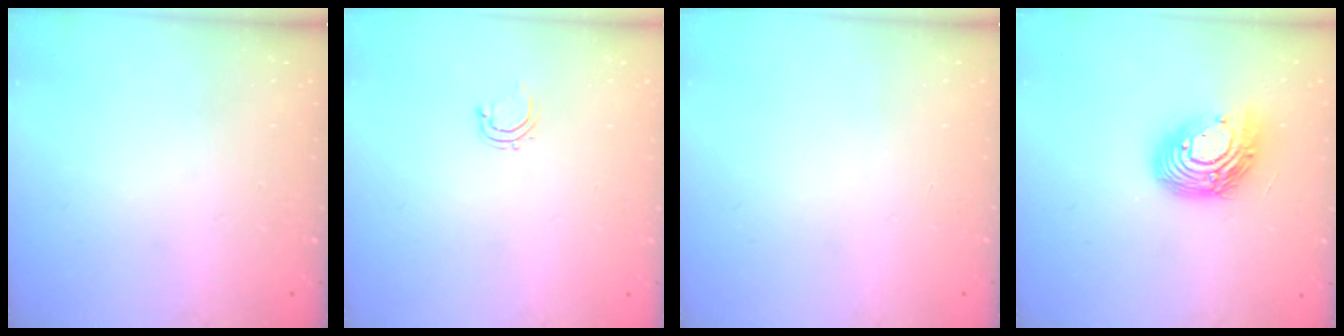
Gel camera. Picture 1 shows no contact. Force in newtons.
{"total": 2.8, "press": 2.8, "slide": 0.5}
{"total": 0.0}
{"total": 14.9, "press": 14.9, "slide": 1.3}